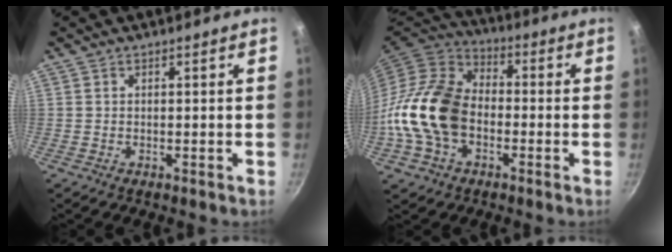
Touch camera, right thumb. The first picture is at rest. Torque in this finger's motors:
{"motor_torque": [2.50, 2.52, 1.37, -1.40, 0.25]}